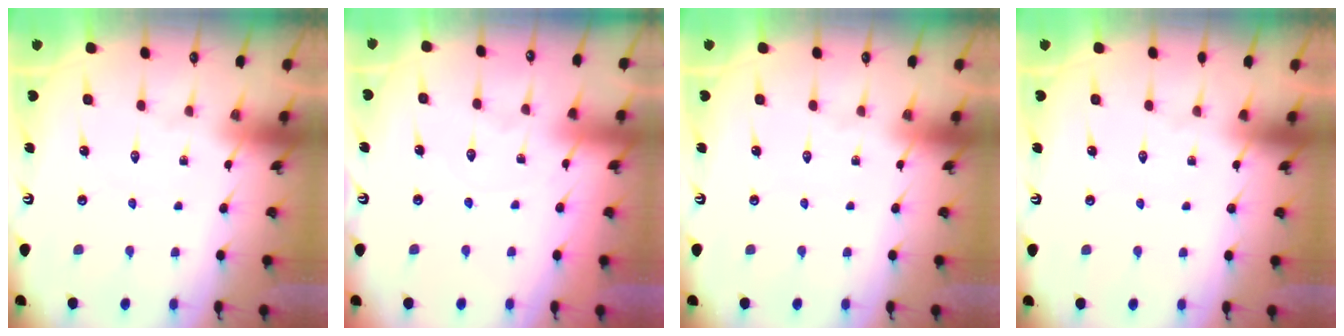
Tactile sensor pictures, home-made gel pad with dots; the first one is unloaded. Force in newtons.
{"total": 3.6, "press": 3.5, "slide": 0.4}
{"total": 0.0}
{"total": 0.0}